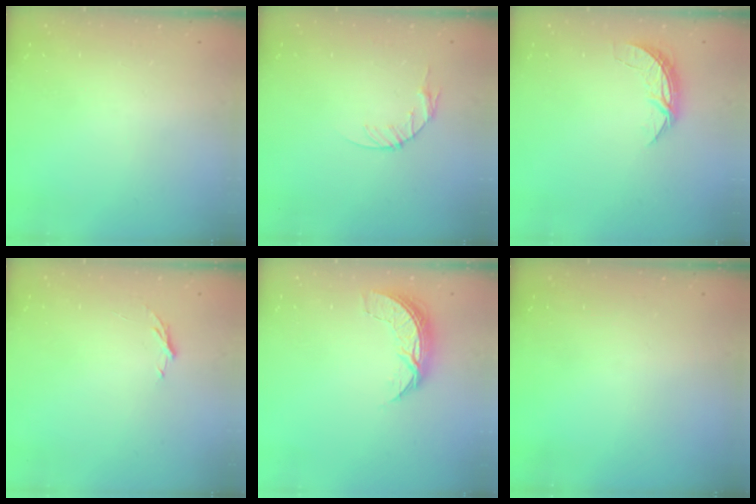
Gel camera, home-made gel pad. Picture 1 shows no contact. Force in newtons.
{"total": 4.6, "press": 4.6, "slide": 0.6}
{"total": 5.5, "press": 5.5, "slide": 0.3}
{"total": 3.2, "press": 3.2, "slide": 0.3}
{"total": 7.4, "press": 7.3, "slide": 0.5}
{"total": 0.0}